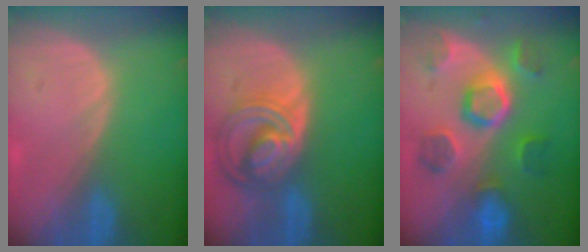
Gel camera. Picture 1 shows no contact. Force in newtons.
{"total": 8.7, "press": 7.5, "slide": 4.3}
{"total": 9.4, "press": 9.0, "slide": 2.7}